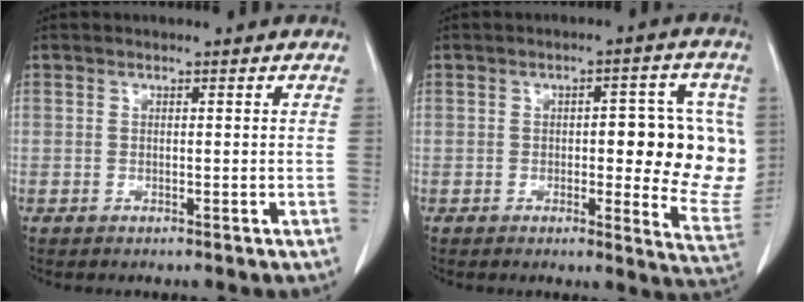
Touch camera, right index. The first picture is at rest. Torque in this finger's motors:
{"motor_torque": [0.36, 0.05, 0.26, 0.06]}